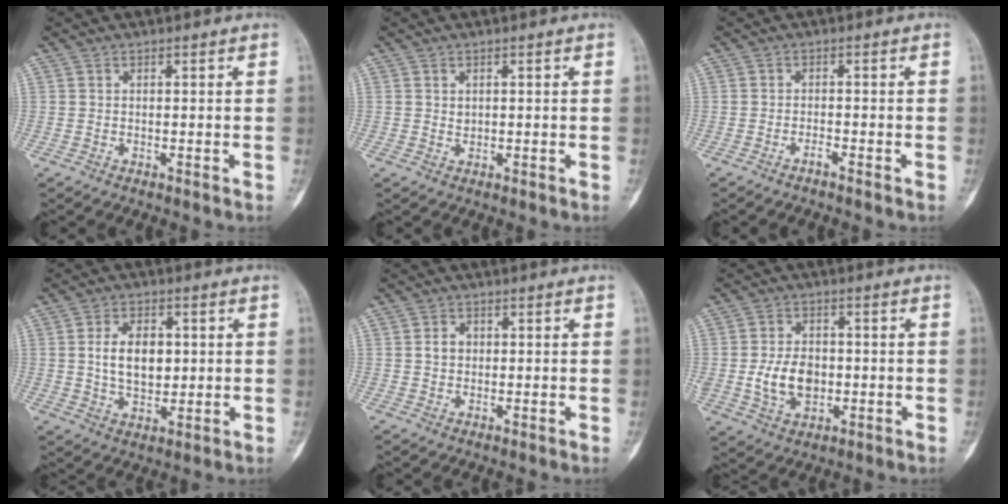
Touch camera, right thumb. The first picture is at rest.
{"total": 0.9, "force": [0.4, 0.7, 0.4], "torque": [0.001, -0.001, 0.006]}
{"total": 1.3, "force": [-1.1, 0.0, 0.7], "torque": [-0.019, 0.008, -0.022]}
{"total": 8.8, "force": [1.1, 5.6, 6.7], "torque": [-0.093, -0.005, 0.023]}
{"total": 2.6, "force": [0.3, 2.1, 1.4], "torque": [-0.013, 0.006, 0.006]}
{"total": 9.0, "force": [-0.9, 6.4, 6.2], "torque": [-0.093, 0.001, -0.009]}